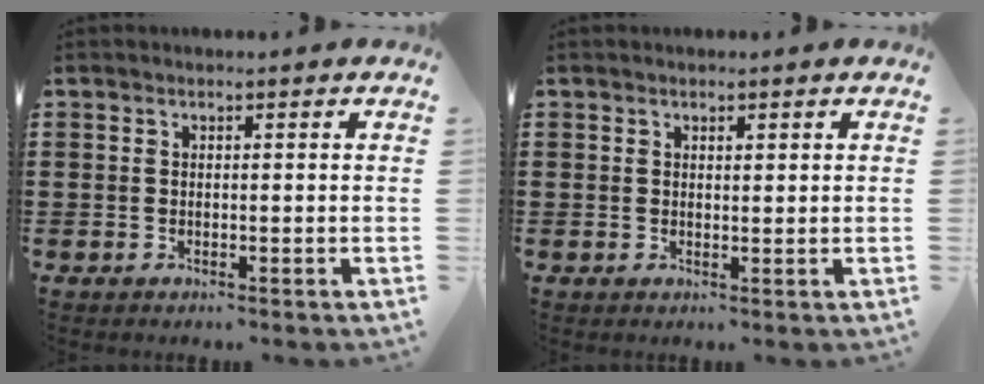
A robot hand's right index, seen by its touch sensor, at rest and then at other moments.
{"total": 0.7, "force": [0.5, 0.4, 0.3], "torque": [-0.007, 0.003, 0.010]}